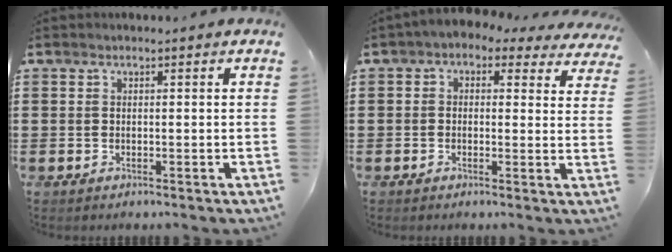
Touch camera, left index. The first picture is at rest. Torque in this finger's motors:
{"motor_torque": [2.14, 0.00, 0.56, -0.03]}